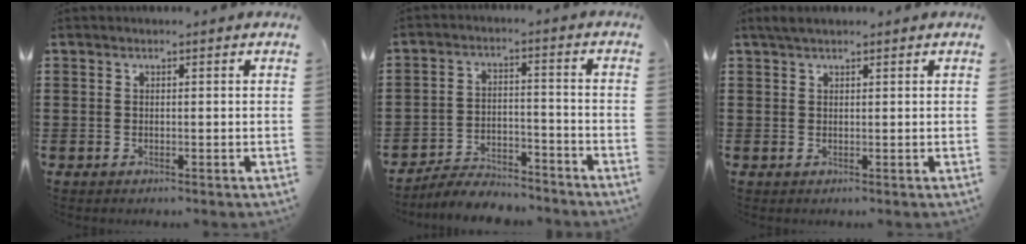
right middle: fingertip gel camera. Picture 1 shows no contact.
{"total": 5.6, "force": [-5.4, 0.9, 1.0], "torque": [-0.015, 0.011, -0.106]}
{"total": 1.2, "force": [0.9, 0.2, 0.7], "torque": [-0.016, 0.002, 0.016]}